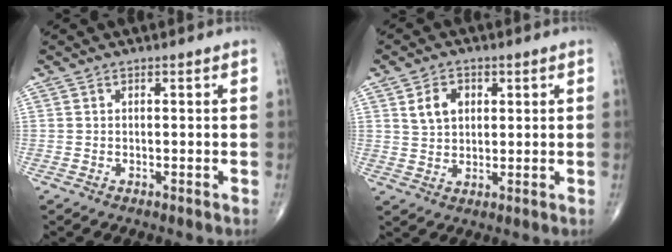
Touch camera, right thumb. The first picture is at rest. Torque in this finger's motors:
{"motor_torque": [-0.34, 0.37, -0.05, 0.12, 0.06]}